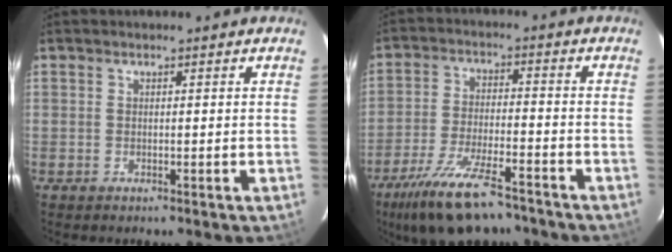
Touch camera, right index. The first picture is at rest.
{"total": 14.8, "force": [-11.2, 4.3, 8.6], "torque": [-0.188, -0.026, -0.194]}